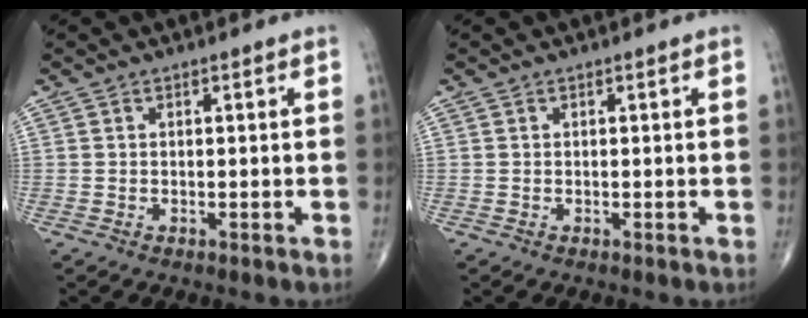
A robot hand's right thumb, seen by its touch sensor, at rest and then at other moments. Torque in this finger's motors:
{"motor_torque": [-0.29, 0.10, 0.02, 0.01, 0.01]}